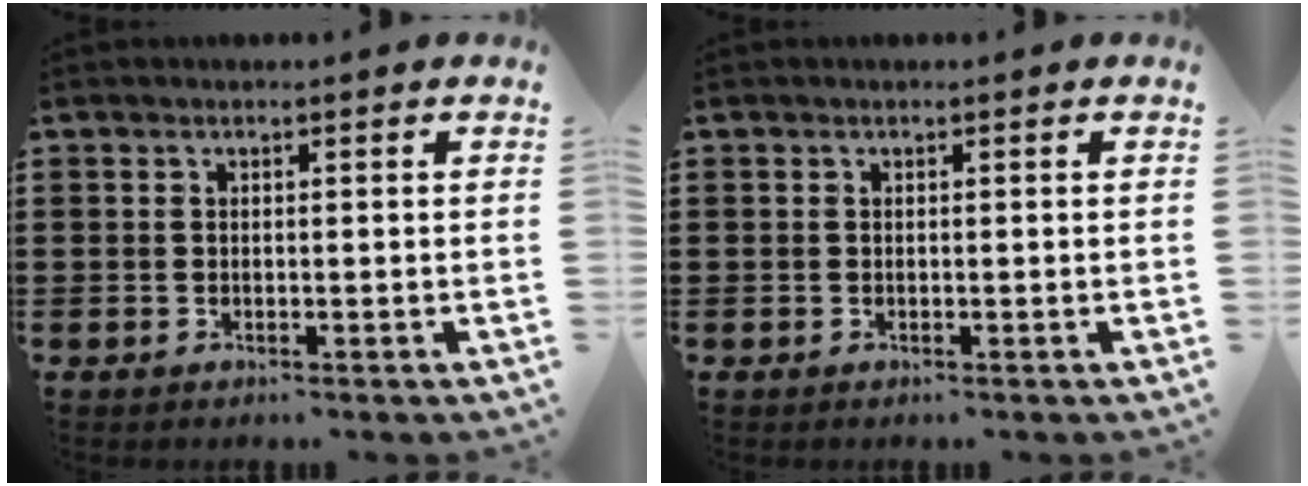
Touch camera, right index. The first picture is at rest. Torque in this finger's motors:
{"motor_torque": [0.01, 0.01, 0.00, 0.00]}